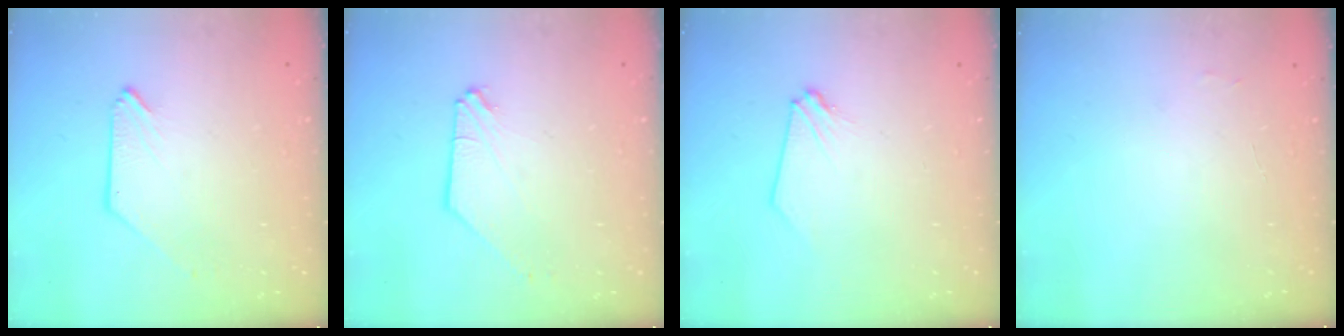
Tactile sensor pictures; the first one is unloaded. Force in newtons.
{"total": 0.0}
{"total": 0.0}
{"total": 3.8, "press": 3.8, "slide": 0.4}